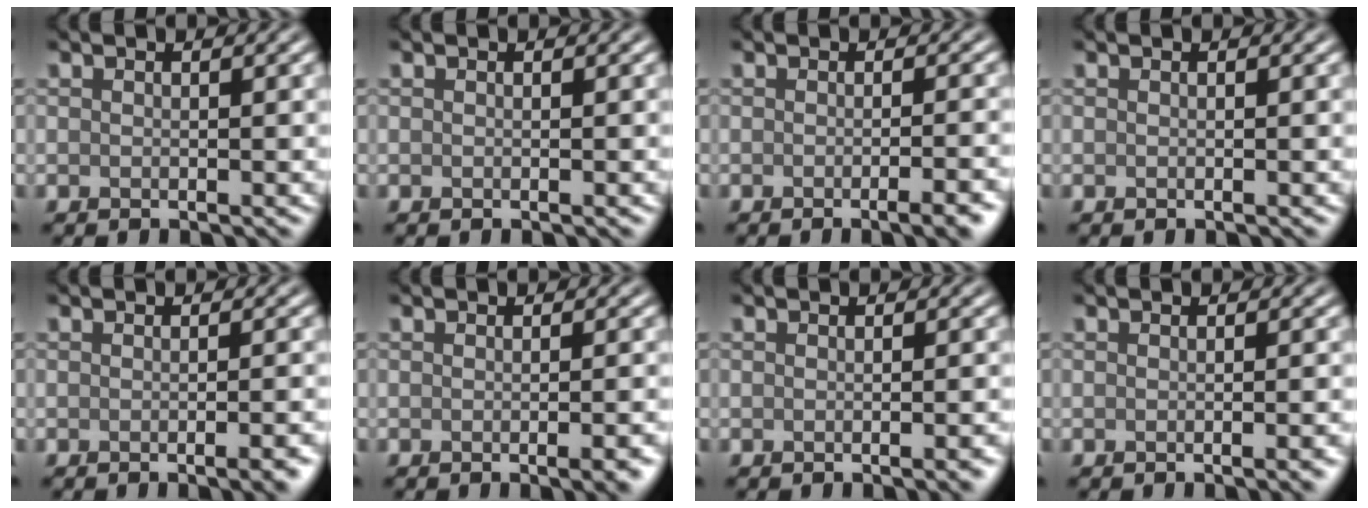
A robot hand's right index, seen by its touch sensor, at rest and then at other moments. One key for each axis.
{"total": 0.0}
{"total": 3.7, "fx": -1.7, "fy": 1.1, "fz": 3.1, "tx": -0.019, "ty": 0.005, "tz": -0.022}
{"total": 0.0}
{"total": 3.2, "fx": -1.2, "fy": 1.0, "fz": 2.8, "tx": -0.015, "ty": 0.003, "tz": -0.015}
{"total": 3.0, "fx": -1.0, "fy": 1.0, "fz": 2.7, "tx": -0.019, "ty": 0.001, "tz": -0.012}
{"total": 2.0, "fx": -0.7, "fy": 0.6, "fz": 1.8, "tx": -0.012, "ty": 0.002, "tz": -0.010}
{"total": 2.4, "fx": -0.8, "fy": 0.7, "fz": 2.1, "tx": -0.014, "ty": 0.000, "tz": -0.011}